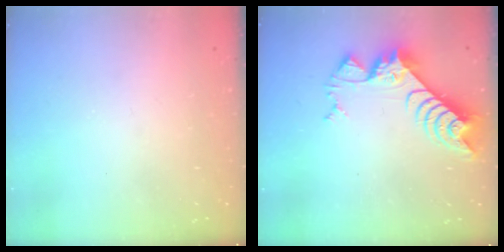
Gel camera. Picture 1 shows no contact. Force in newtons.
{"total": 8.5, "press": 8.5, "slide": 0.8}